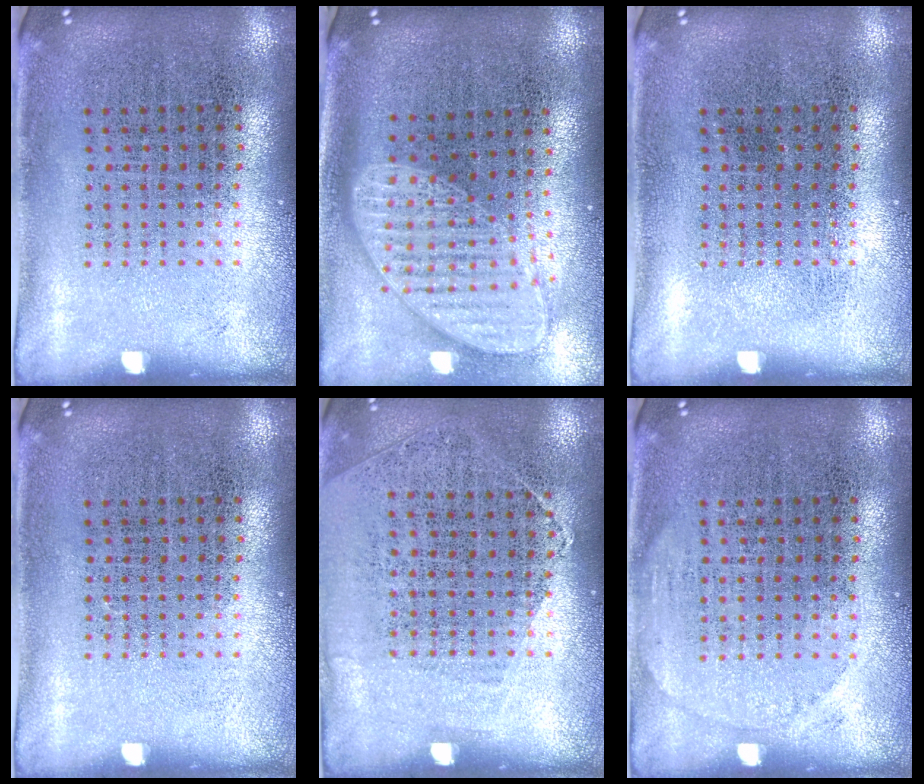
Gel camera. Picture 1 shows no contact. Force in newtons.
{"total": 2.0, "press": 1.6, "slide": 1.2}
{"total": 0.0}
{"total": 0.0}
{"total": 1.2, "press": 0.9, "slide": 0.7}
{"total": 1.0, "press": 1.0, "slide": 0.1}